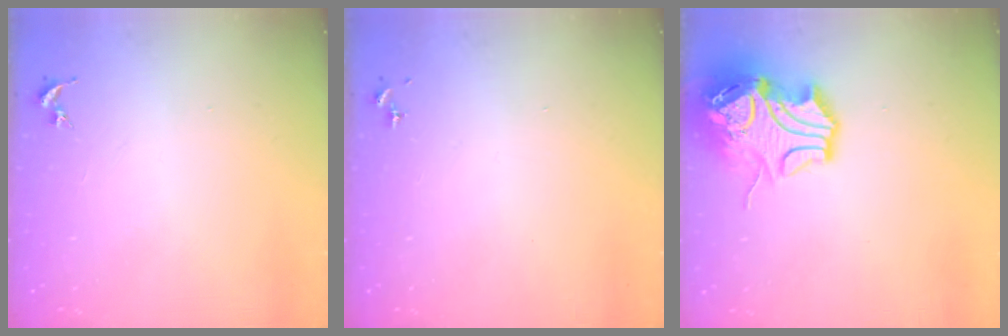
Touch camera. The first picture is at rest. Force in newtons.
{"total": 0.0}
{"total": 13.9, "press": 13.8, "slide": 2.1}